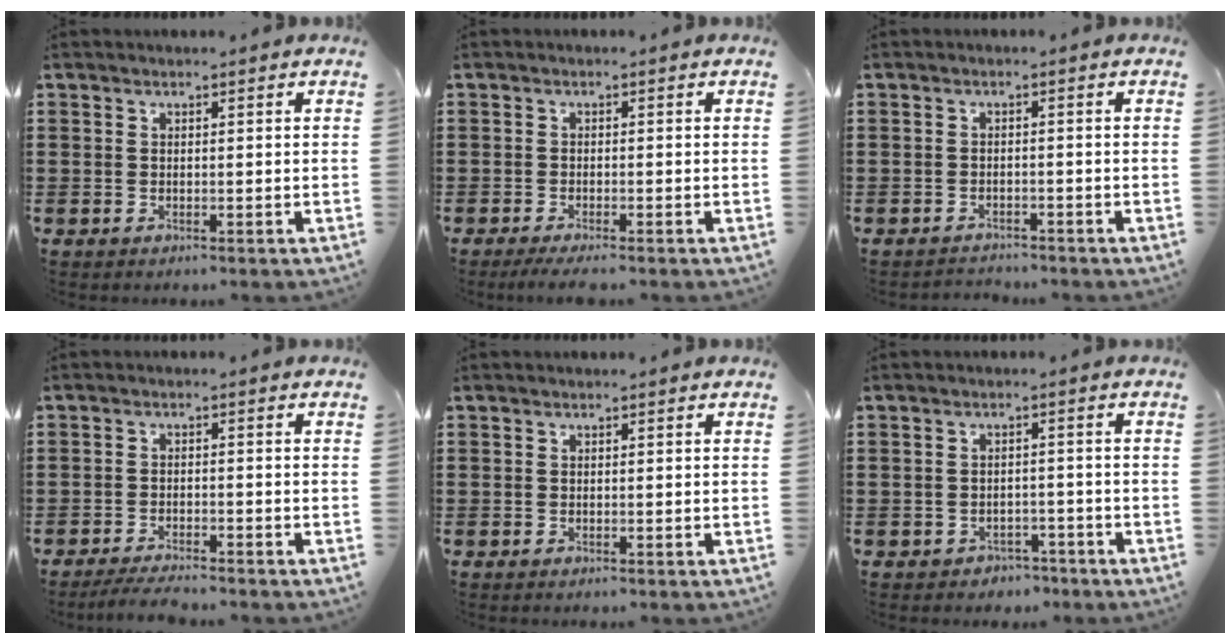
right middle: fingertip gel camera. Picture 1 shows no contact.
{"total": 1.4, "force": [-1.1, 0.0, 0.9], "torque": [-0.014, 0.000, -0.020]}
{"total": 1.4, "force": [-1.4, 0.2, 0.0], "torque": [-0.005, 0.001, -0.030]}
{"total": 3.1, "force": [-2.8, 0.1, 1.1], "torque": [-0.027, -0.003, -0.057]}
{"total": 0.0}
{"total": 2.0, "force": [-1.9, 0.6, -0.2], "torque": [-0.006, 0.003, -0.043]}